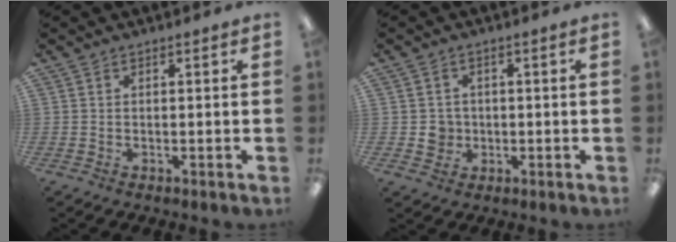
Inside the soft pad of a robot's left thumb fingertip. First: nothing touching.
{"total": 3.8, "force": [-0.4, 3.6, 0.9], "torque": [-0.004, 0.000, -0.009]}